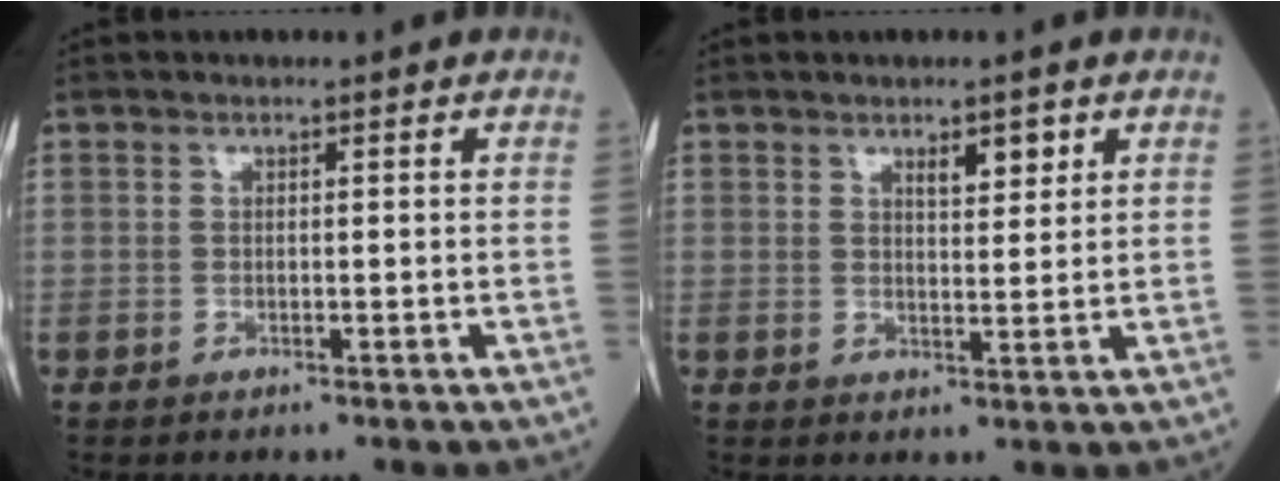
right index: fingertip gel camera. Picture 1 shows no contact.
{"total": 3.1, "force": [1.8, 1.0, 2.3], "torque": [-0.035, -0.001, 0.031]}